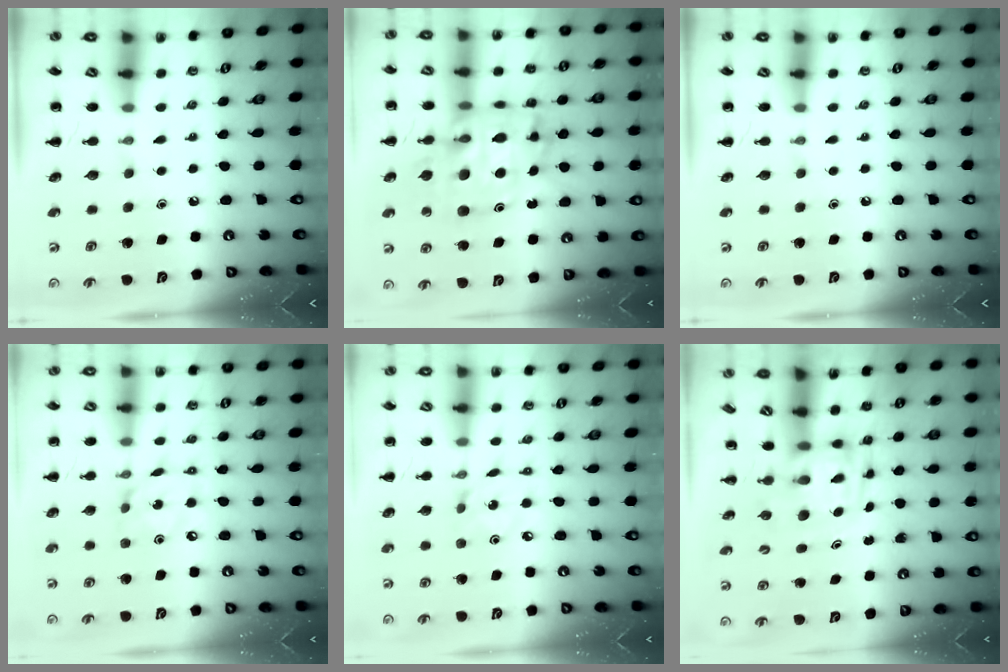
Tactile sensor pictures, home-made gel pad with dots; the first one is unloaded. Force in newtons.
{"total": 19.0, "press": 18.2, "slide": 5.6}
{"total": 0.0}
{"total": 4.5, "press": 4.5, "slide": 0.6}
{"total": 2.2, "press": 2.2, "slide": 0.4}
{"total": 3.7, "press": 3.6, "slide": 0.7}